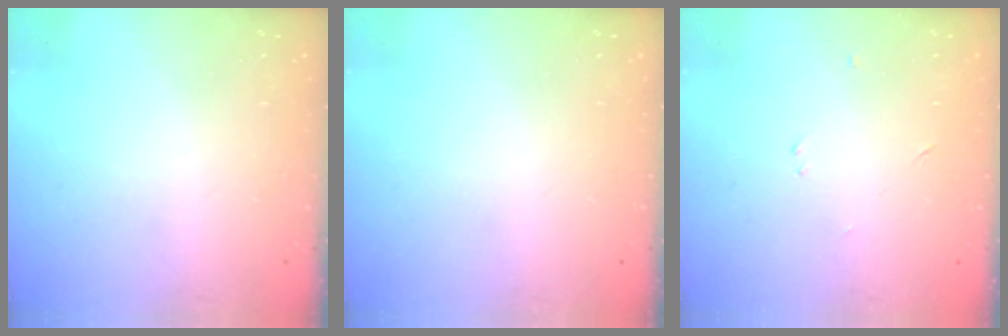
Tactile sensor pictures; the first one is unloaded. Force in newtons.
{"total": 0.0}
{"total": 2.3, "press": 2.3, "slide": 0.3}